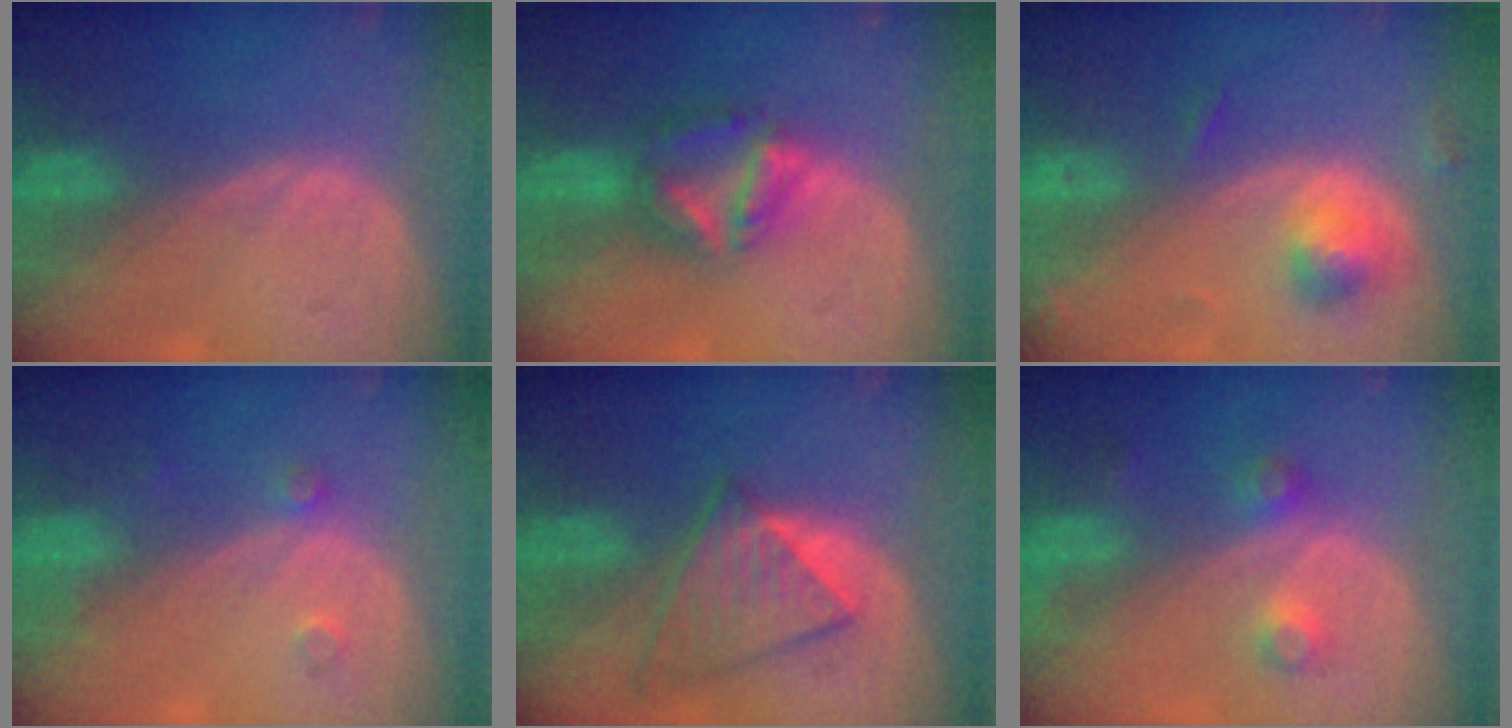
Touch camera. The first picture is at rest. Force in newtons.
{"total": 6.2, "press": 6.0, "slide": 1.5}
{"total": 4.4, "press": 4.4, "slide": 0.6}
{"total": 1.7, "press": 1.7, "slide": 0.3}
{"total": 7.2, "press": 7.0, "slide": 1.7}
{"total": 3.8, "press": 3.4, "slide": 1.6}